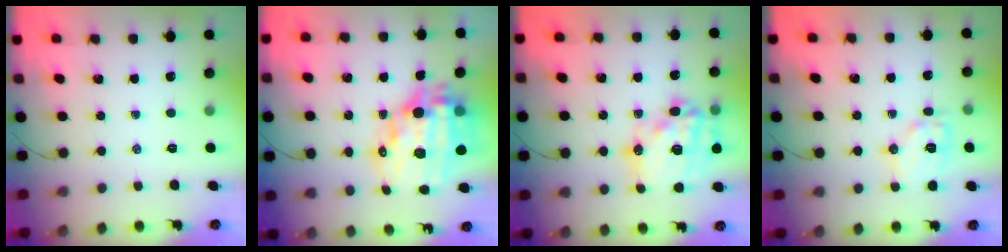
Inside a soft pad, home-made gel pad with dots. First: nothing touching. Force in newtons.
{"total": 19.3, "press": 18.8, "slide": 4.2}
{"total": 22.8, "press": 22.2, "slide": 4.9}
{"total": 9.8, "press": 9.8, "slide": 0.2}